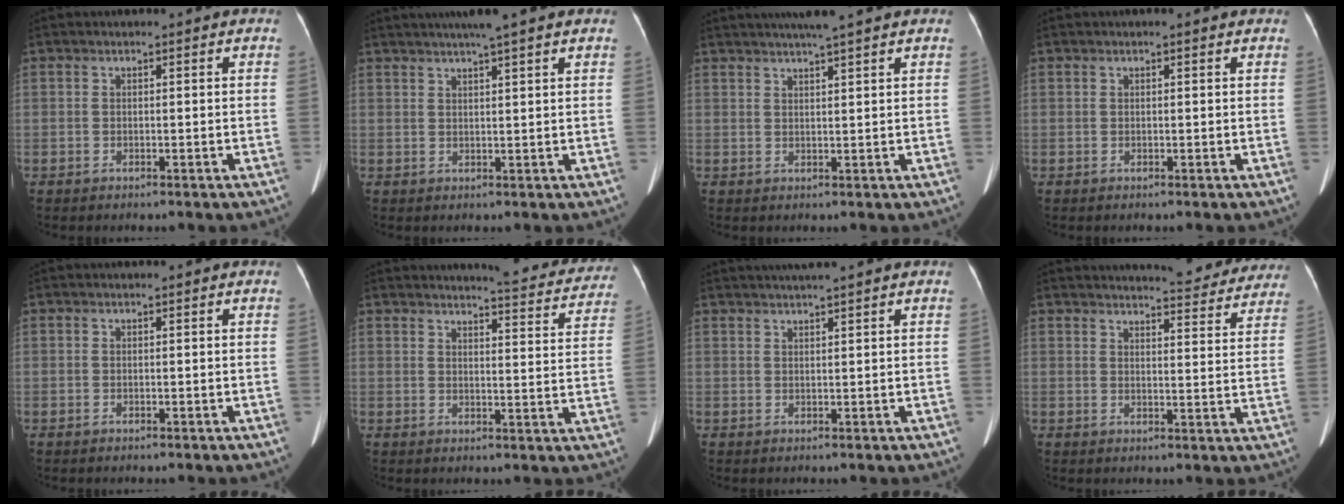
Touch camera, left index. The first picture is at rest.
{"total": 6.6, "force": [5.2, -0.4, 4.0], "torque": [-0.066, 0.021, 0.074]}
{"total": 6.6, "force": [5.5, -0.5, 3.6], "torque": [-0.059, 0.021, 0.076]}
{"total": 0.5, "force": [0.4, 0.1, 0.4], "torque": [-0.009, 0.006, 0.003]}
{"total": 0.0}
{"total": 12.1, "force": [11.6, 1.6, 3.0], "torque": [-0.023, -0.036, 0.117]}
{"total": 4.4, "force": [3.8, -0.6, 2.2], "torque": [-0.032, 0.025, 0.059]}
{"total": 15.7, "force": [14.9, 2.5, 4.4], "torque": [-0.034, -0.038, 0.156]}